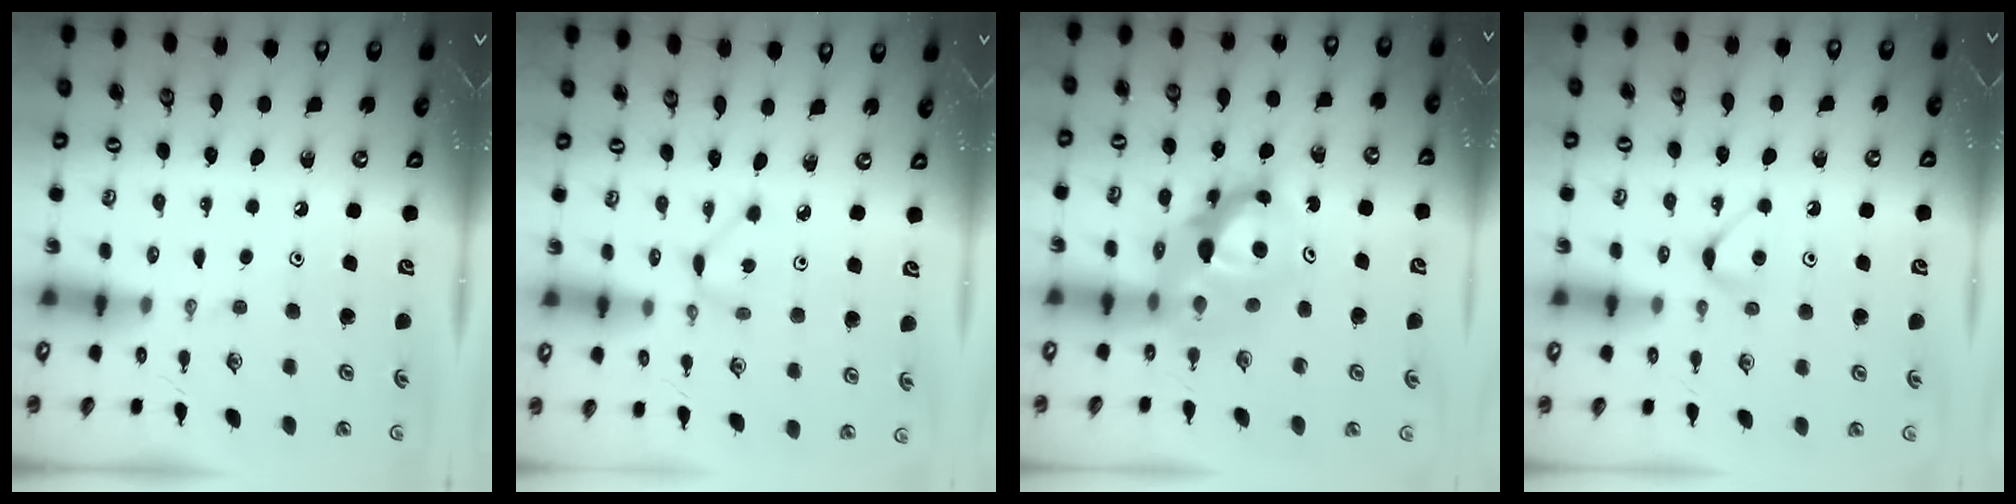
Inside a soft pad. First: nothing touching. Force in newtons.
{"total": 1.4, "press": 1.4, "slide": 0.2}
{"total": 9.7, "press": 9.7, "slide": 0.8}
{"total": 4.6, "press": 4.5, "slide": 0.5}